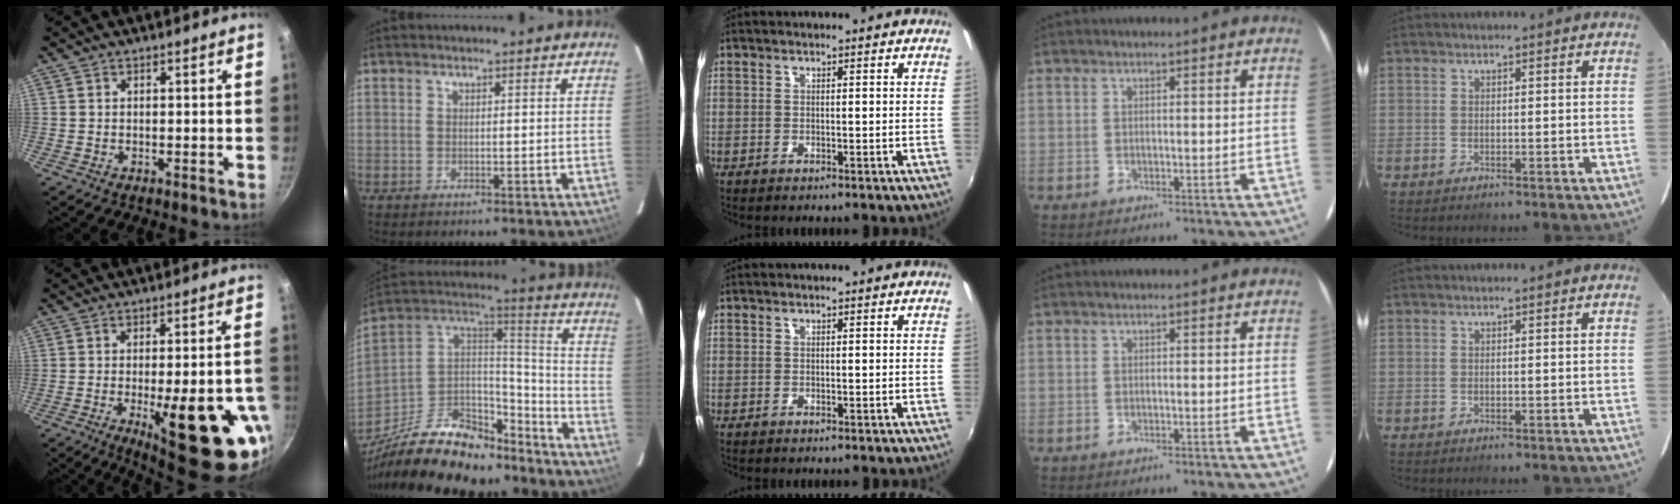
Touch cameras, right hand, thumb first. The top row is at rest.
{"thumb": {"total": 21.0, "force": [-7.3, 6.7, 18.5], "torque": [-0.208, 0.008, -0.083]}, "index": {"total": 29.2, "force": [-21.4, 13.3, 14.8], "torque": [-0.301, 0.027, -0.329]}}